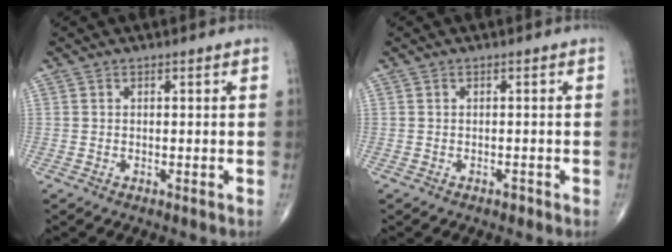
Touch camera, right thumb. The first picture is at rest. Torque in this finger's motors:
{"motor_torque": [0.59, 0.38, -0.15, -0.36, 0.02]}